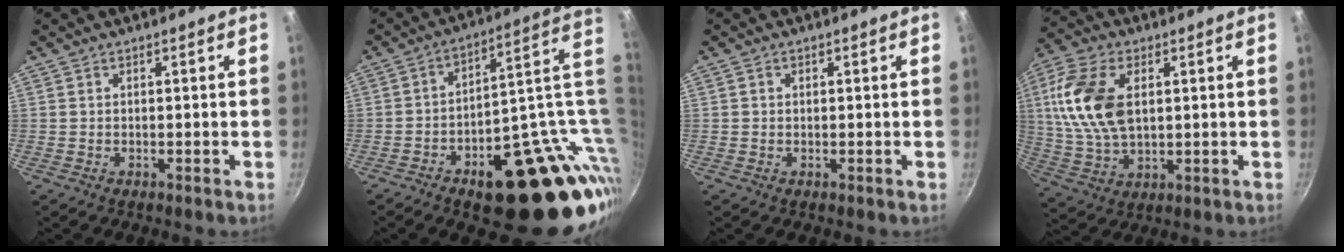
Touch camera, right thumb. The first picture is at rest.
{"total": 27.8, "force": [-2.1, 14.0, 23.9], "torque": [-0.244, 0.021, -0.002]}
{"total": 0.7, "force": [0.1, 0.6, 0.2], "torque": [-0.002, 0.003, 0.002]}
{"total": 15.2, "force": [3.1, 9.1, 11.8], "torque": [-0.224, -0.003, 0.058]}